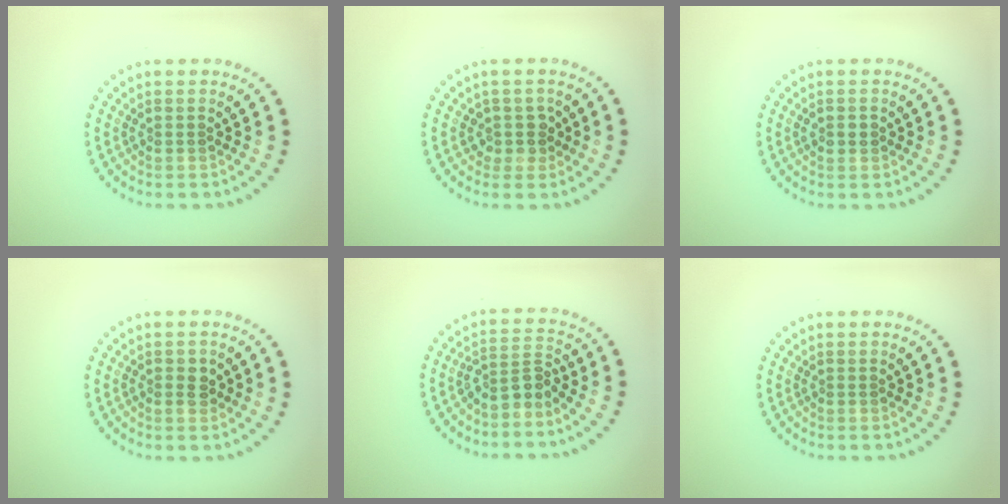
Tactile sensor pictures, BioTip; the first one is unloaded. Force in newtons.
{"total": 1.7, "press": 1.5, "slide": 1.0}
{"total": 1.5, "press": 1.5, "slide": 0.2}
{"total": 1.4, "press": 1.4, "slide": 0.2}
{"total": 2.8, "press": 2.0, "slide": 2.0}
{"total": 0.0}